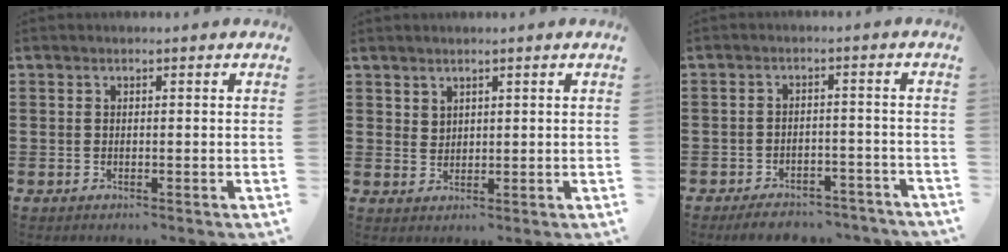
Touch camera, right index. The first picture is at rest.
{"total": 1.9, "force": [1.7, 0.8, 0.1], "torque": [-0.005, 0.000, 0.034]}
{"total": 4.1, "force": [-3.8, 0.8, 1.2], "torque": [-0.019, 0.007, -0.075]}